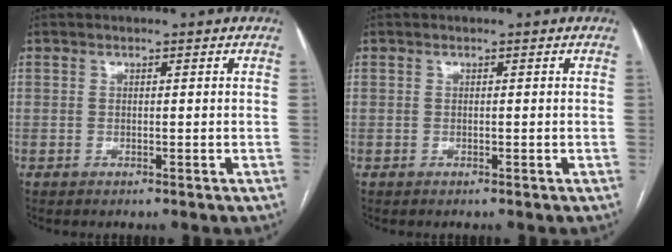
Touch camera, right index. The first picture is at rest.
{"total": 0.0}